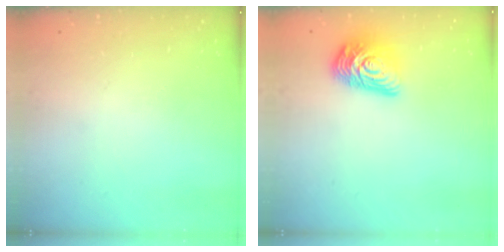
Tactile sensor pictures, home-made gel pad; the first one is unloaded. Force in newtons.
{"total": 11.6, "press": 11.5, "slide": 1.0}